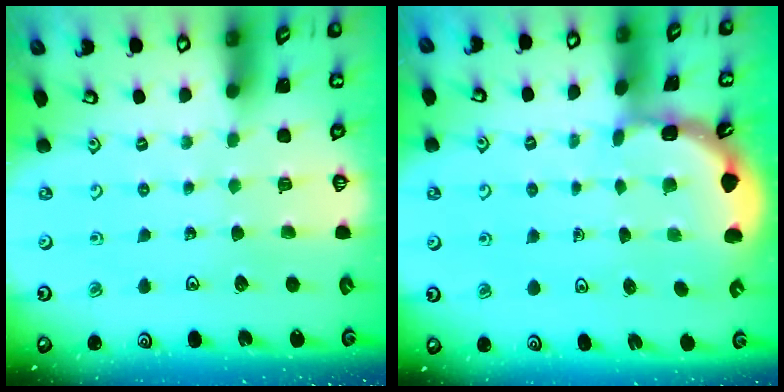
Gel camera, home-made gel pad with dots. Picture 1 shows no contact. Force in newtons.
{"total": 2.3, "press": 2.3, "slide": 0.1}